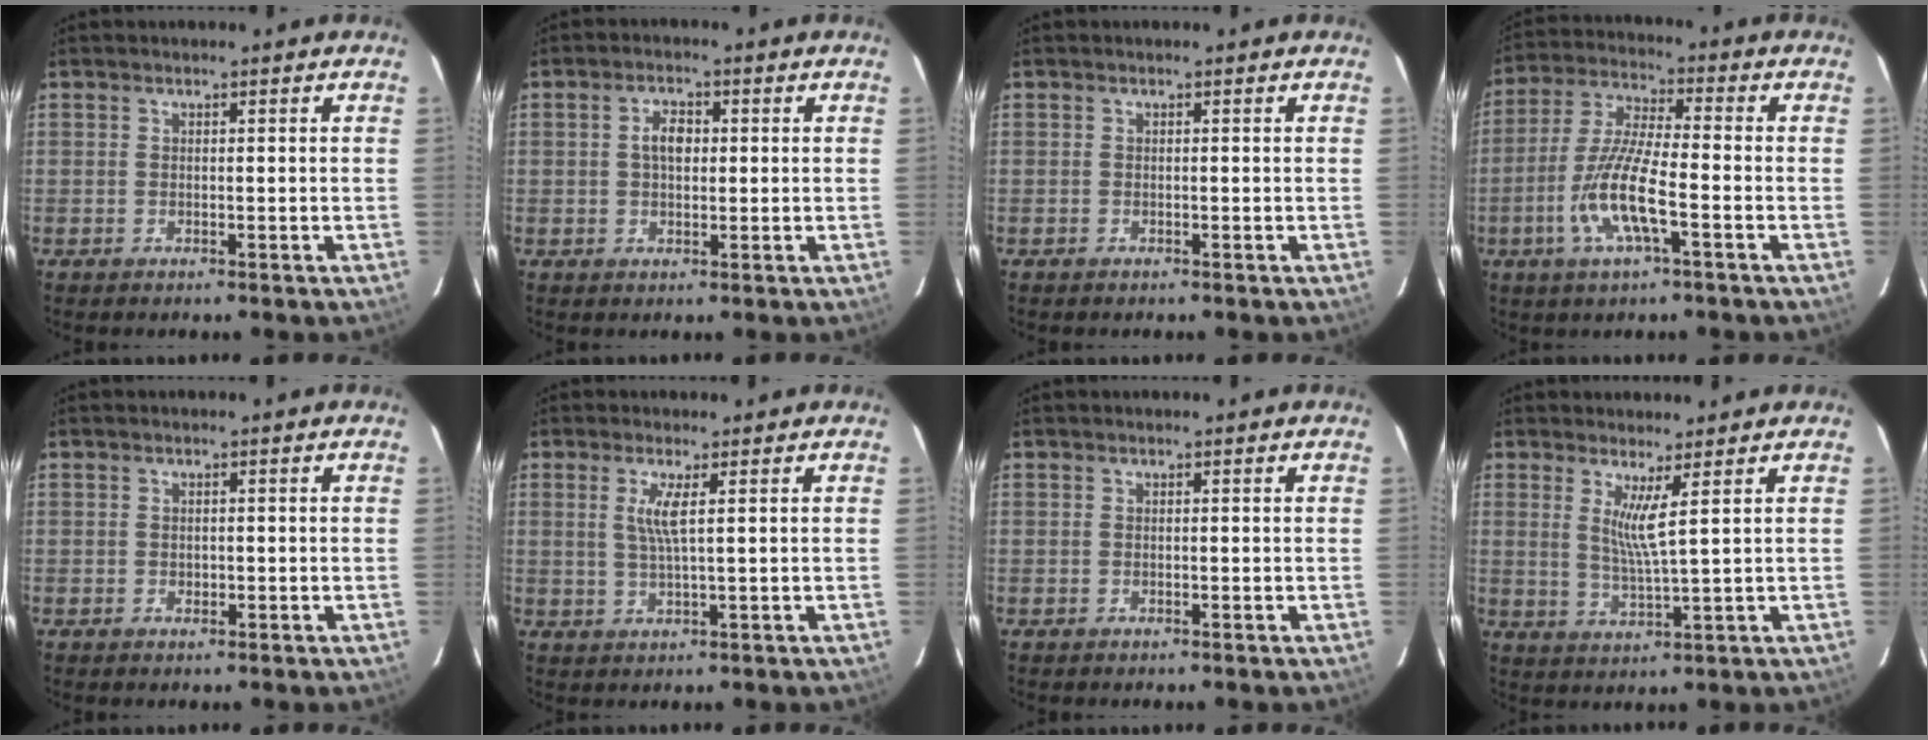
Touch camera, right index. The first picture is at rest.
{"total": 3.6, "force": [0.4, 2.2, 2.8], "torque": [-0.049, 0.011, 0.008]}
{"total": 0.0}
{"total": 11.7, "force": [-4.3, 2.1, 10.6], "torque": [-0.225, -0.006, -0.085]}
{"total": 1.0, "force": [-0.3, 0.9, 0.4], "torque": [-0.004, -0.001, -0.004]}
{"total": 3.5, "force": [1.0, -0.2, 3.4], "torque": [-0.067, -0.005, 0.019]}
{"total": 0.0}
{"total": 4.6, "force": [2.1, -0.6, 4.1], "torque": [-0.079, -0.018, 0.037]}